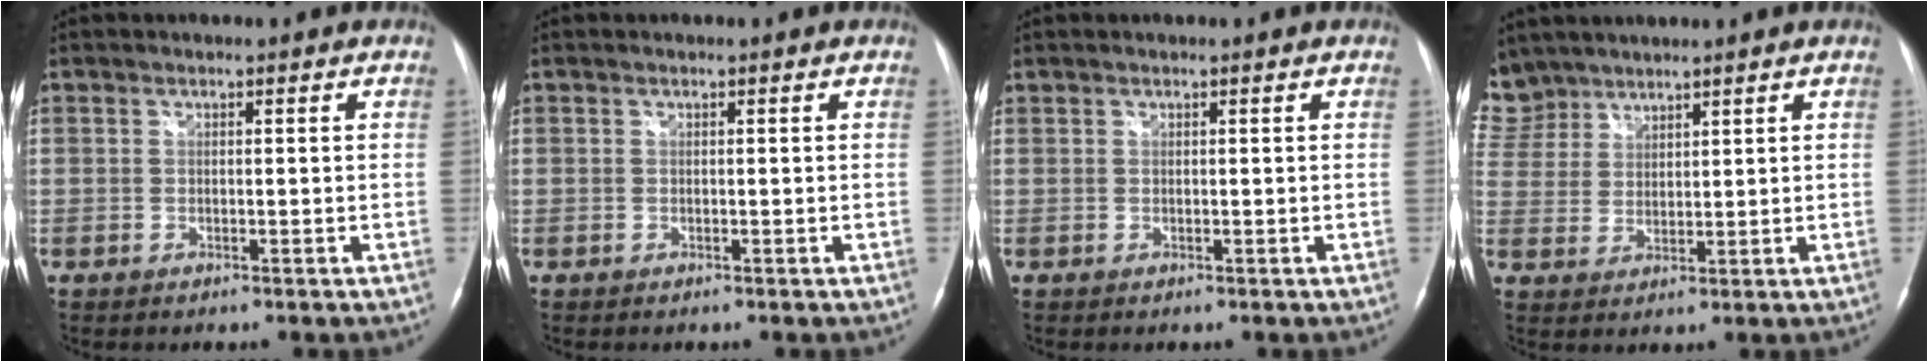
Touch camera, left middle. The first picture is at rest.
{"total": 0.0}
{"total": 0.0}
{"total": 9.5, "force": [7.8, 5.3, 0.9], "torque": [-0.044, 0.016, 0.169]}